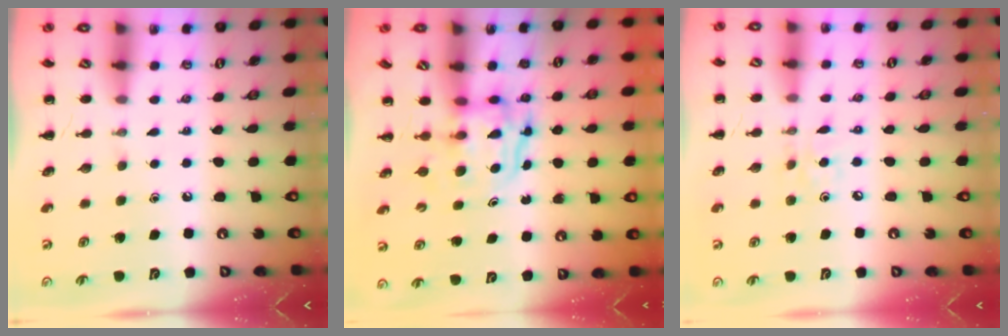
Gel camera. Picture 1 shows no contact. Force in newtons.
{"total": 3.8, "press": 3.8, "slide": 0.4}
{"total": 2.1, "press": 2.1, "slide": 0.6}